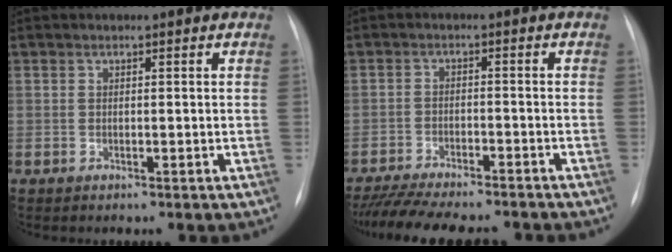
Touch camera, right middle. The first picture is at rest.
{"total": 14.3, "force": [-12.7, 2.6, 6.0], "torque": [-0.115, -0.014, -0.182]}